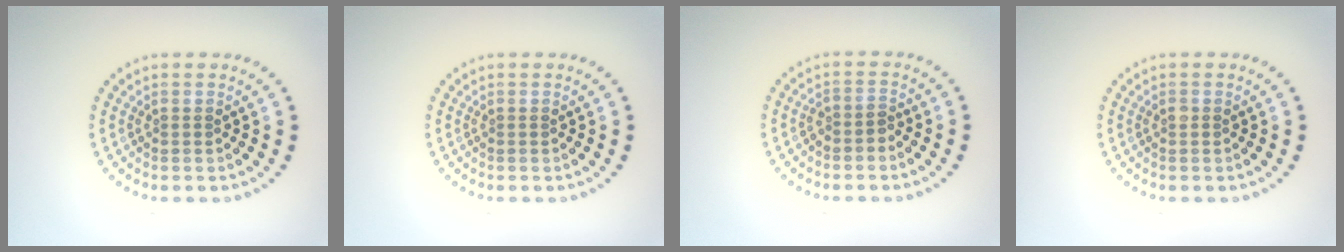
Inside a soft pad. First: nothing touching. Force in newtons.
{"total": 0.0}
{"total": 1.5, "press": 1.1, "slide": 0.9}
{"total": 0.7, "press": 0.6, "slide": 0.1}